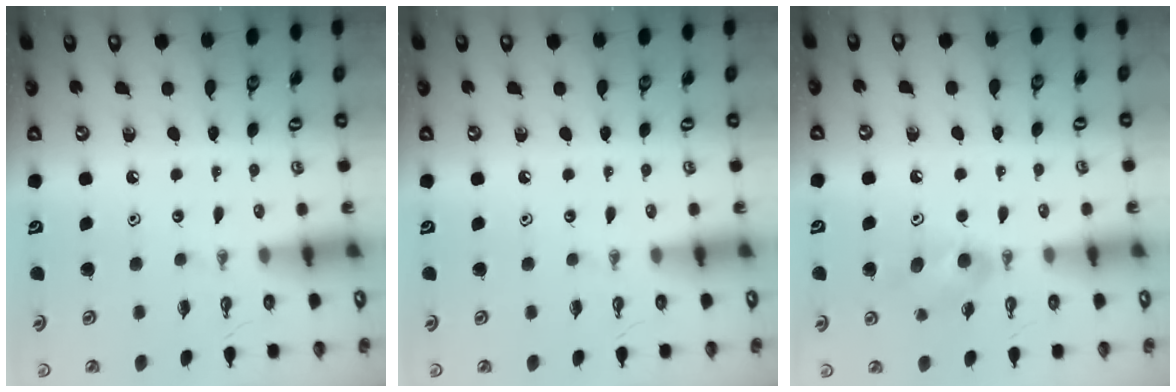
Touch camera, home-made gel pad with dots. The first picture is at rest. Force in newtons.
{"total": 0.0}
{"total": 9.8, "press": 6.2, "slide": 7.6}